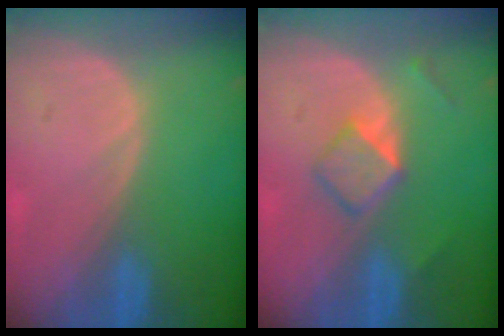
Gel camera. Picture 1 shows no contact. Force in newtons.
{"total": 4.4, "press": 4.1, "slide": 1.7}